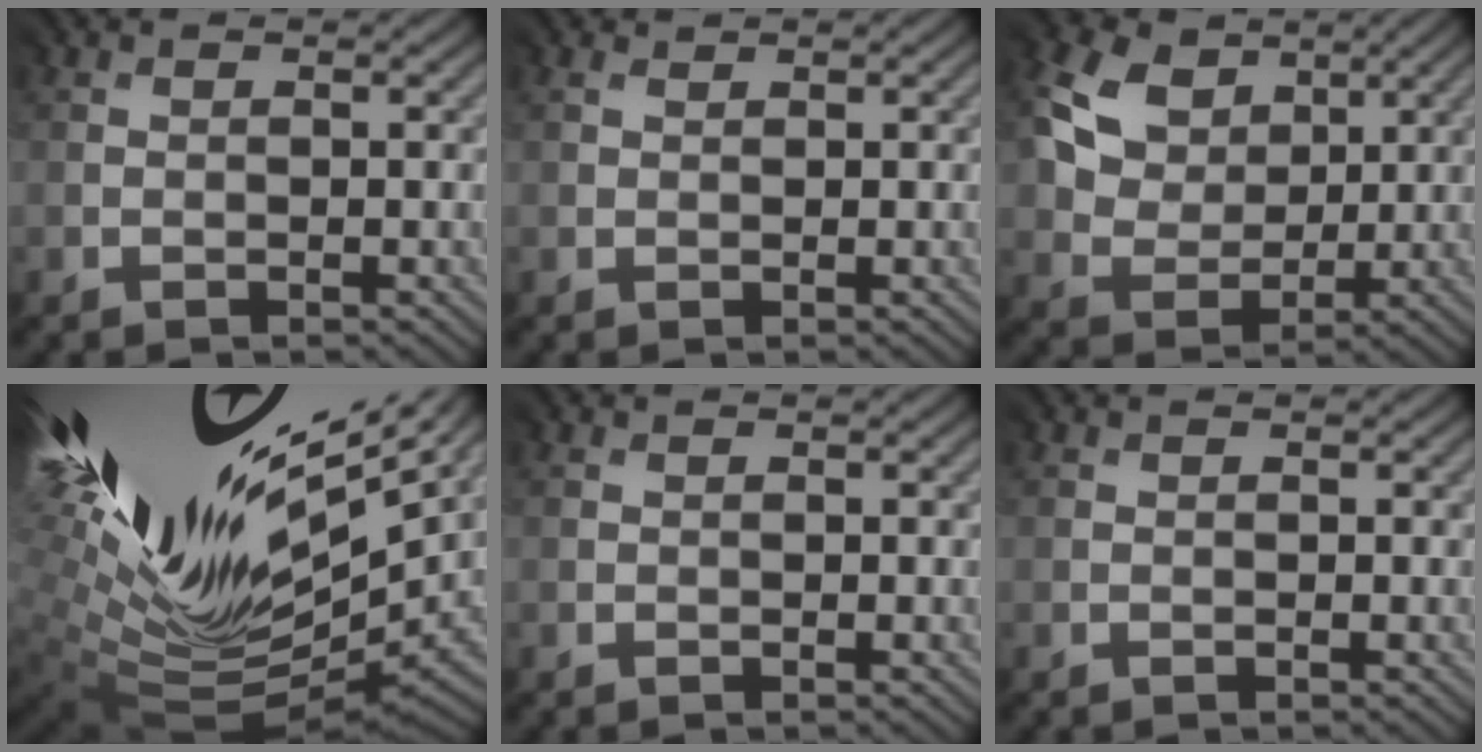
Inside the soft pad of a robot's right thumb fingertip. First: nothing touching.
{"total": 1.3, "force": [1.2, 0.4, -0.1], "torque": [-0.004, 0.001, 0.027]}
{"total": 9.9, "force": [4.9, 7.3, 4.5], "torque": [-0.144, 0.027, 0.085]}
{"total": 16.6, "force": [6.7, 7.2, 13.4], "torque": [-0.294, -0.008, 0.144]}
{"total": 0.0}
{"total": 0.0}